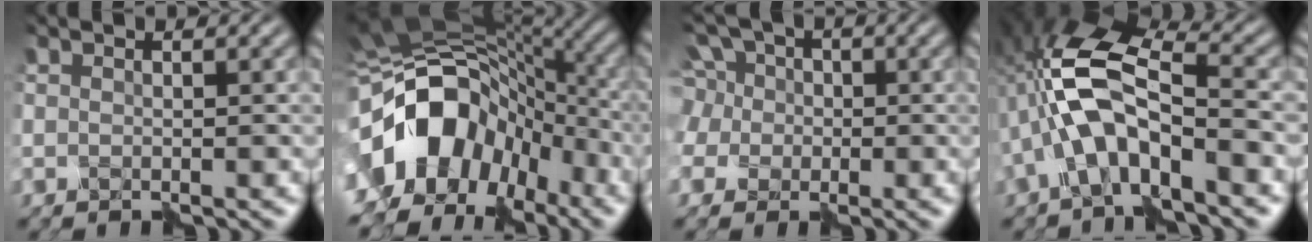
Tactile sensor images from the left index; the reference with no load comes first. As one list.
[{"total": 16.4, "force": [-5.5, 11.3, 10.6], "torque": [-0.198, 0.007, -0.095]}, {"total": 8.2, "force": [1.9, 7.2, 3.3], "torque": [-0.084, 0.036, 0.005]}, {"total": 8.3, "force": [-2.2, 3.5, 7.2], "torque": [-0.153, 0.020, -0.047]}]